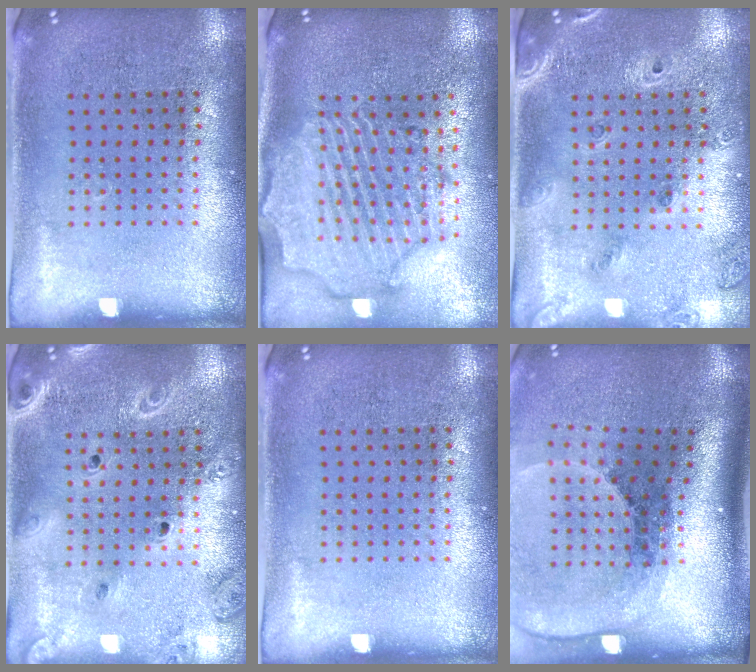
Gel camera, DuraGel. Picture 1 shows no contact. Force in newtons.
{"total": 2.9, "press": 2.5, "slide": 1.4}
{"total": 1.6, "press": 1.5, "slide": 0.7}
{"total": 2.1, "press": 1.9, "slide": 0.9}
{"total": 0.0}
{"total": 2.8, "press": 1.9, "slide": 2.0}